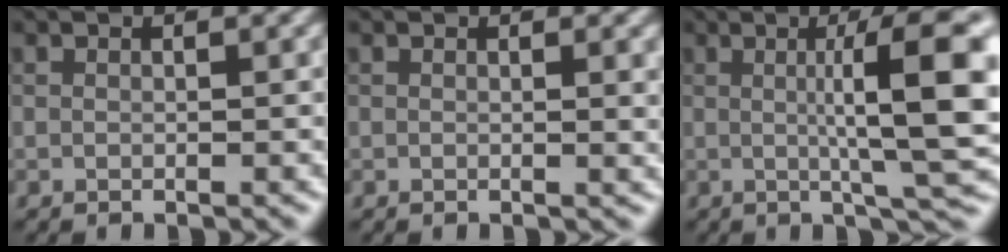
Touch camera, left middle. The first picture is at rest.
{"total": 1.3, "force": [0.4, 0.4, 1.2], "torque": [-0.010, -0.001, 0.003]}
{"total": 9.2, "force": [0.9, 1.5, 9.0], "torque": [-0.117, 0.008, 0.013]}